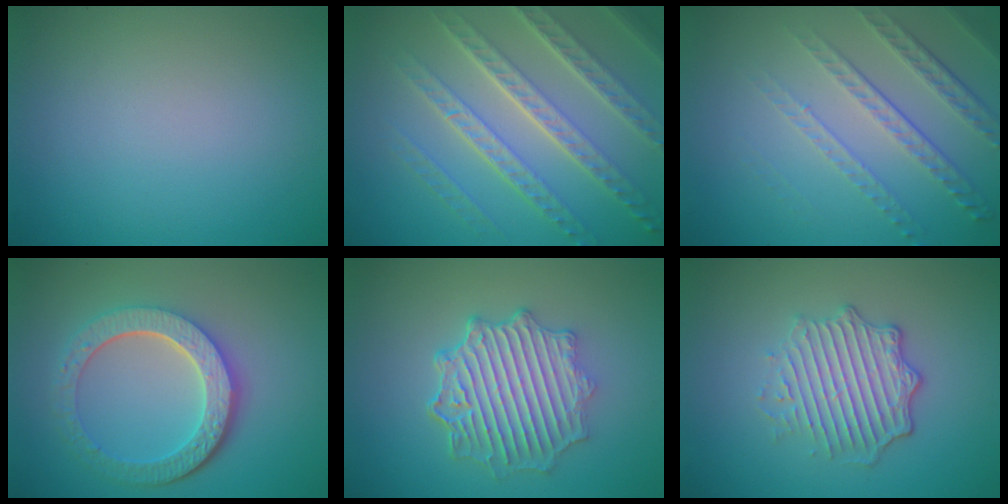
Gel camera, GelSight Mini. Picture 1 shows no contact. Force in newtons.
{"total": 7.5, "press": 5.3, "slide": 5.3}
{"total": 5.0, "press": 3.2, "slide": 3.8}
{"total": 6.1, "press": 4.6, "slide": 4.0}
{"total": 6.1, "press": 5.1, "slide": 3.3}
{"total": 4.5, "press": 3.5, "slide": 2.9}